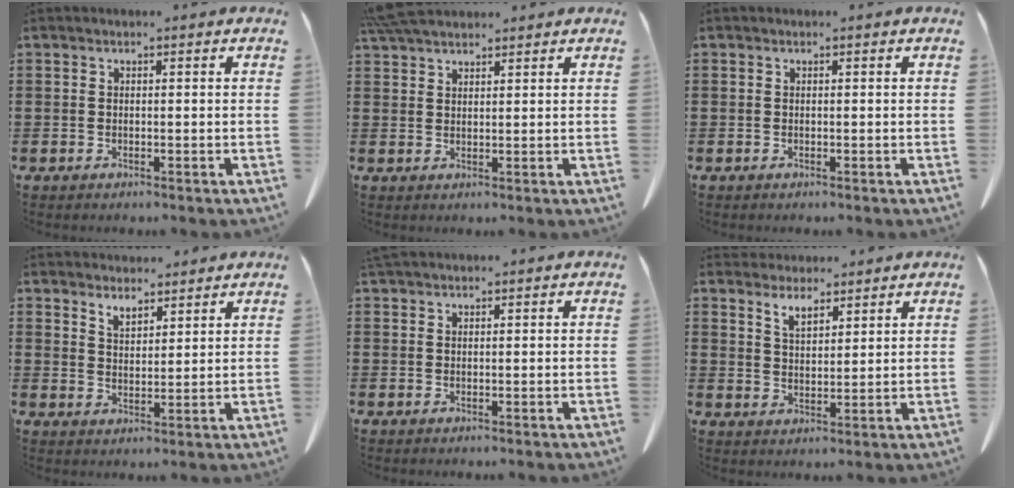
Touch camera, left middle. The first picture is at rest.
{"total": 4.7, "force": [4.2, 0.9, 2.0], "torque": [-0.051, -0.003, 0.081]}
{"total": 0.0}
{"total": 3.8, "force": [3.6, 1.1, 0.3], "torque": [-0.016, -0.010, 0.069]}
{"total": 1.3, "force": [1.2, 0.2, 0.3], "torque": [-0.009, -0.002, 0.025]}
{"total": 4.3, "force": [3.8, 1.5, 1.2], "torque": [-0.034, -0.007, 0.073]}